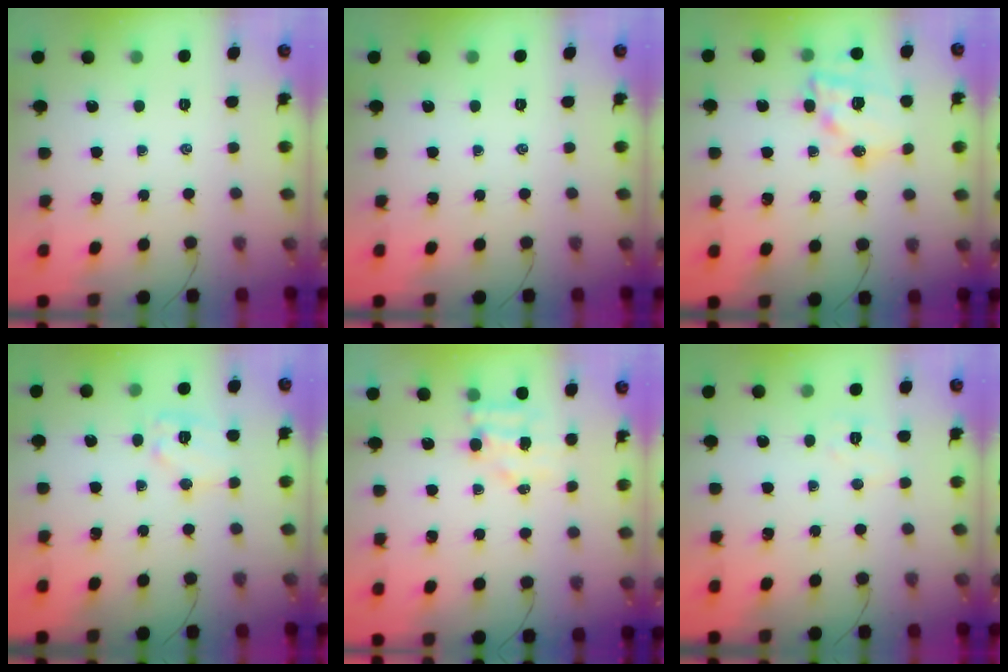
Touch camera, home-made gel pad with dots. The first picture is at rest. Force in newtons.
{"total": 0.0}
{"total": 16.5, "press": 16.1, "slide": 3.5}
{"total": 10.6, "press": 10.6, "slide": 0.6}
{"total": 4.9, "press": 4.9, "slide": 0.6}
{"total": 5.5, "press": 5.4, "slide": 1.2}